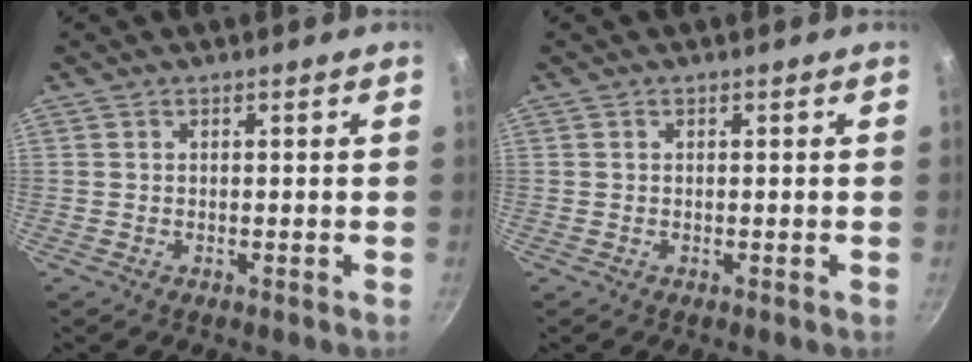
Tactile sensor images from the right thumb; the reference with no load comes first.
{"total": 0.0}